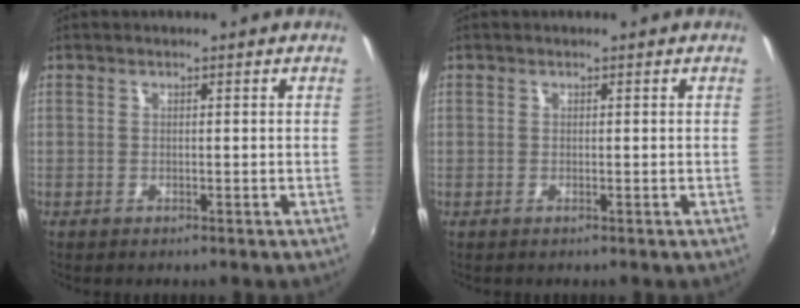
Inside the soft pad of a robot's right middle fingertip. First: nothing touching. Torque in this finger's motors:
{"motor_torque": [-0.89, 0.21, -0.42, -0.15]}